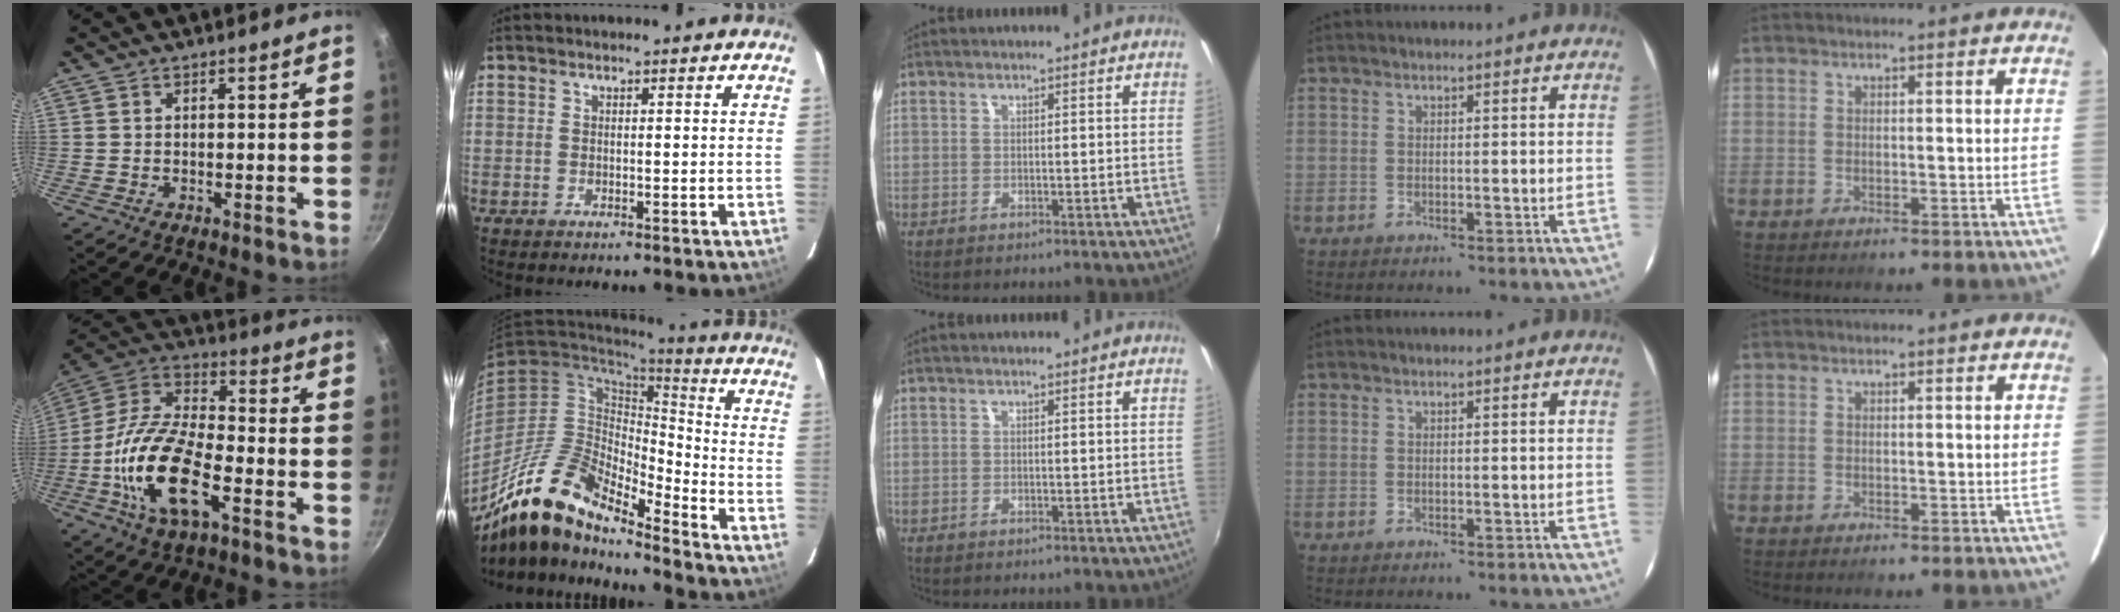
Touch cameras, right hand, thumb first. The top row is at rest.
{"thumb": {"total": 19.7, "force": [-6.7, 9.0, 16.1], "torque": [-0.303, 0.035, -0.143]}, "index": {"total": 18.0, "force": [-14.7, 4.6, 9.2], "torque": [-0.164, -0.017, -0.283]}}